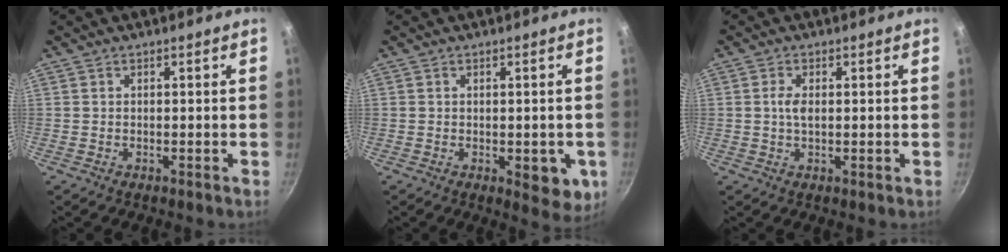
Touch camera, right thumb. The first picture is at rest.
{"total": 6.1, "force": [-1.7, 2.9, 5.1], "torque": [-0.041, -0.004, -0.016]}
{"total": 2.7, "force": [0.2, 1.3, 2.3], "torque": [-0.048, -0.001, 0.000]}